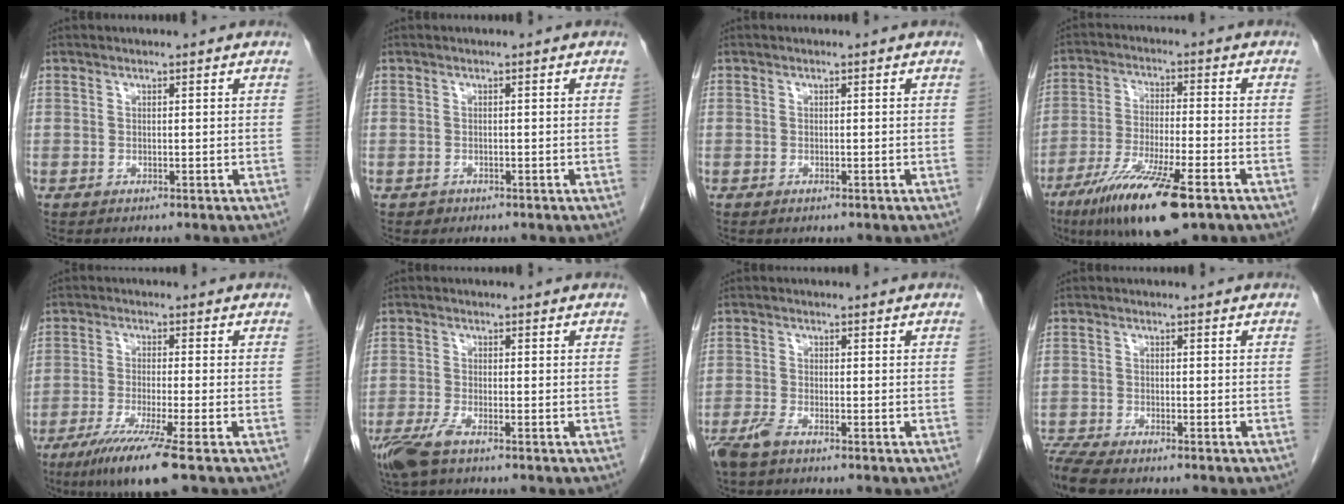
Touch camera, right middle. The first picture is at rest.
{"total": 0.7, "force": [-0.5, 0.5, 0.0], "torque": [-0.003, 0.003, -0.007]}
{"total": 0.5, "force": [-0.3, 0.2, 0.3], "torque": [-0.008, -0.001, -0.003]}
{"total": 14.3, "force": [-8.6, 2.0, 11.2], "torque": [-0.209, -0.033, -0.148]}
{"total": 8.7, "force": [-5.5, -0.8, 6.8], "torque": [-0.119, -0.026, -0.097]}
{"total": 4.5, "force": [-3.1, 0.9, 3.2], "torque": [-0.072, -0.011, -0.060]}
{"total": 3.4, "force": [-2.6, 0.7, 2.1], "torque": [-0.049, -0.006, -0.052]}
{"total": 6.3, "force": [-5.5, 0.9, 2.8], "torque": [-0.058, -0.012, -0.099]}